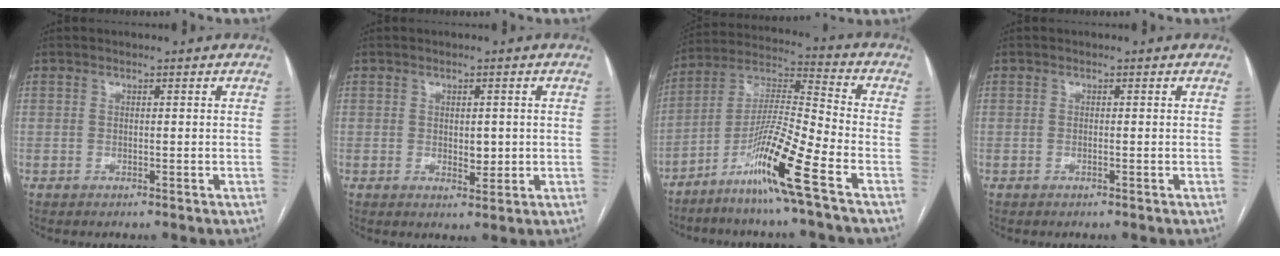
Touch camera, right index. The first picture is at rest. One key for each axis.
{"total": 2.8, "fx": -0.1, "fy": 1.5, "fz": 2.4, "tx": -0.034, "ty": -0.003, "tz": 0.005}
{"total": 13.4, "fx": -7.6, "fy": -1.5, "fz": 10.9, "tx": -0.211, "ty": -0.019, "tz": -0.149}
{"total": 0.0}